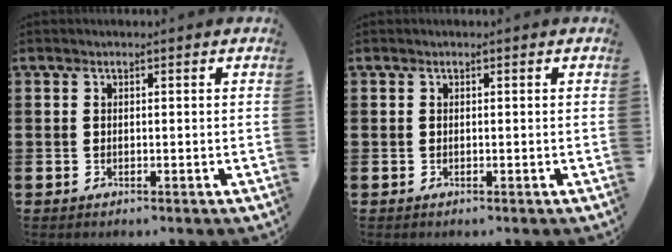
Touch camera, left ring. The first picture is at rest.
{"total": 0.0}